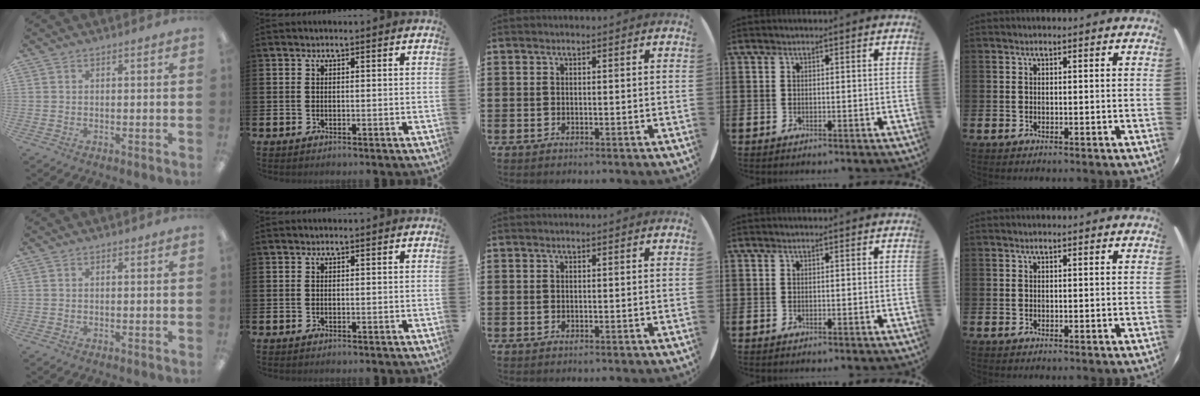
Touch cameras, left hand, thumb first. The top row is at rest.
{}